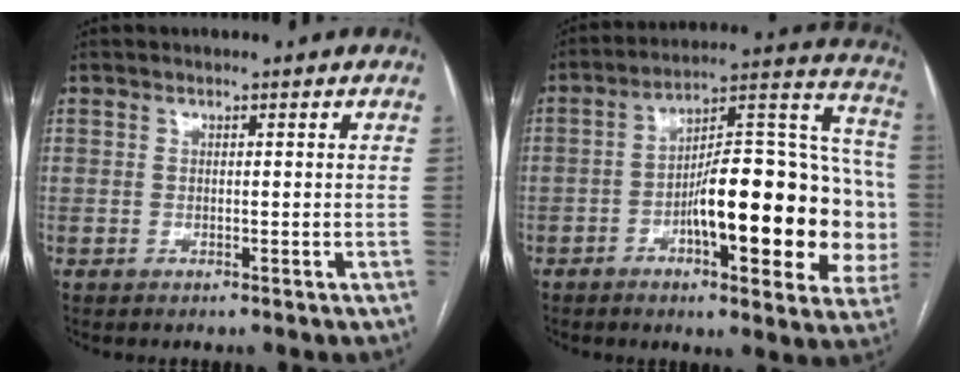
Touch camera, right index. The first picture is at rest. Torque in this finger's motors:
{"motor_torque": [1.54, -0.60, 0.96, 0.21]}